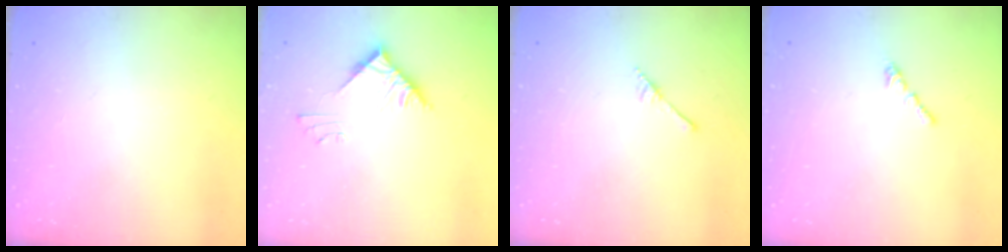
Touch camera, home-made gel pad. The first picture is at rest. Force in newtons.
{"total": 5.2, "press": 5.2, "slide": 0.5}
{"total": 1.7, "press": 1.7, "slide": 0.1}
{"total": 0.7, "press": 0.6, "slide": 0.4}